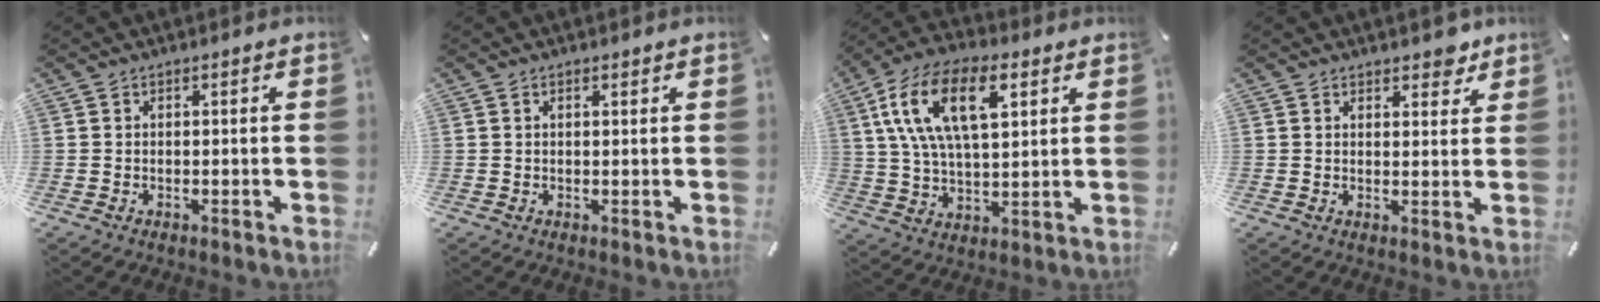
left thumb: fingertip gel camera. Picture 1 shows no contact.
{"total": 1.0, "force": [0.5, 0.3, 0.7], "torque": [-0.015, 0.001, 0.009]}
{"total": 16.4, "force": [6.8, 8.2, 12.5], "torque": [-0.268, -0.002, 0.111]}
{"total": 4.2, "force": [3.3, 2.2, 1.3], "torque": [-0.002, -0.018, 0.053]}